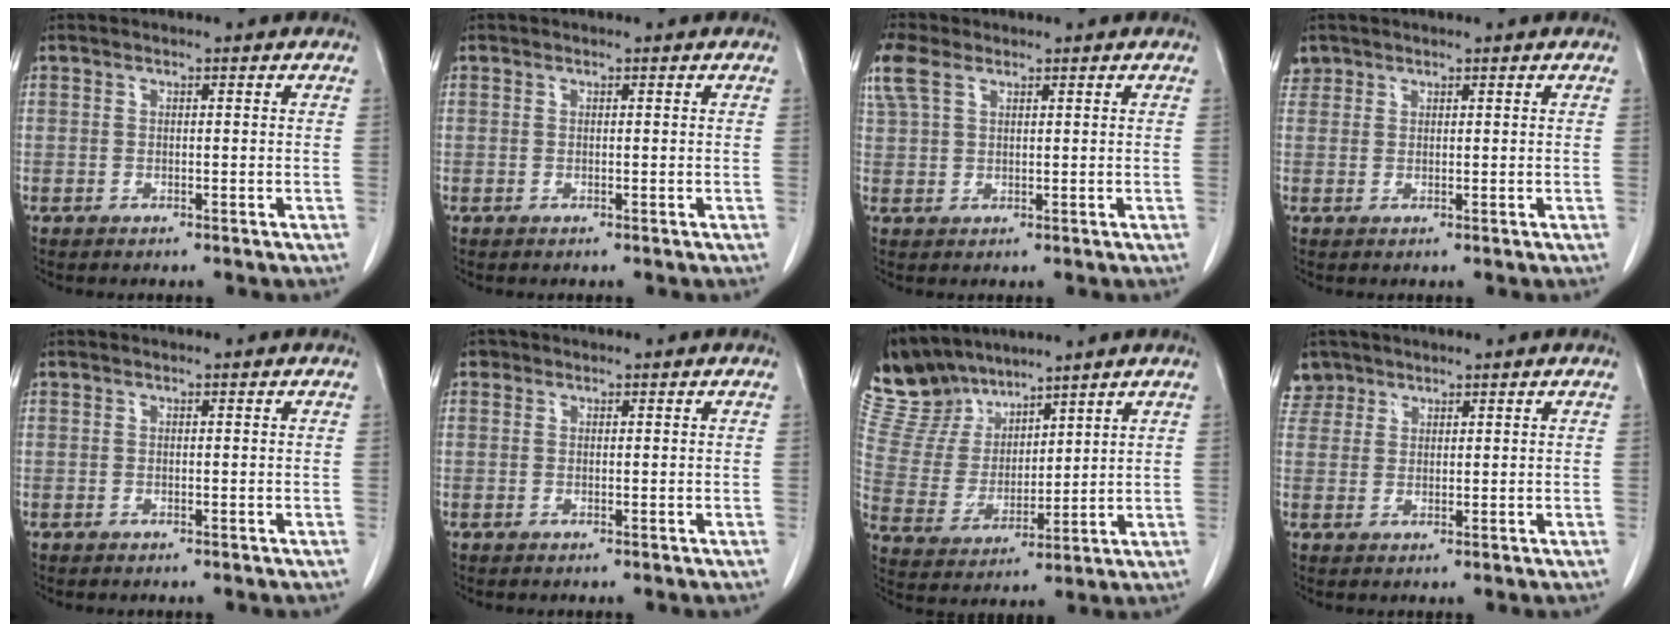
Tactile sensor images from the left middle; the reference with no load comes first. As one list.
[{"total": 0.0}, {"total": 5.0, "force": [3.0, 2.6, 3.0], "torque": [-0.086, 0.025, 0.068]}, {"total": 2.0, "force": [1.4, 1.4, -0.1], "torque": [0.010, 0.011, 0.025]}, {"total": 0.0}, {"total": 0.6, "force": [0.3, 0.5, 0.0], "torque": [0.003, 0.003, 0.003]}, {"total": 10.4, "force": [9.6, 3.6, 1.3], "torque": [-0.049, 0.014, 0.207]}, {"total": 3.2, "force": [2.4, 2.0, -0.5], "torque": [0.016, 0.006, 0.047]}]